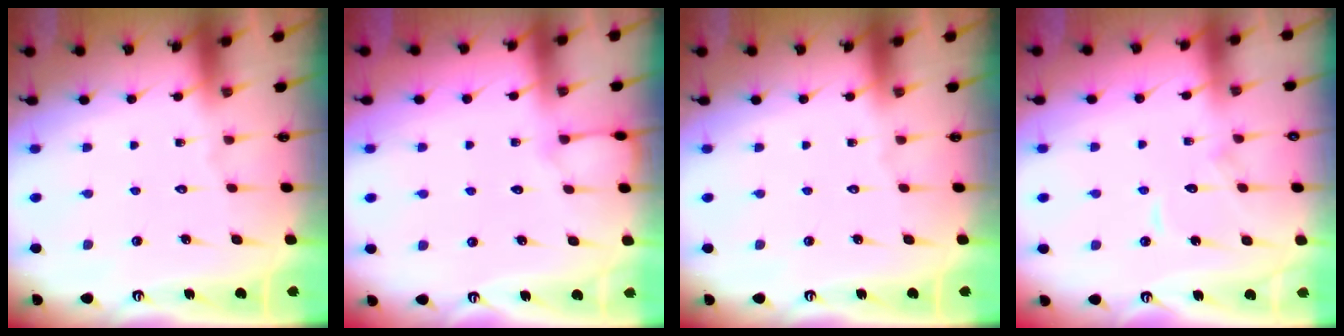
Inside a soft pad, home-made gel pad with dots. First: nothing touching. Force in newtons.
{"total": 3.5, "press": 3.5, "slide": 0.5}
{"total": 0.0}
{"total": 6.8, "press": 6.7, "slide": 0.7}